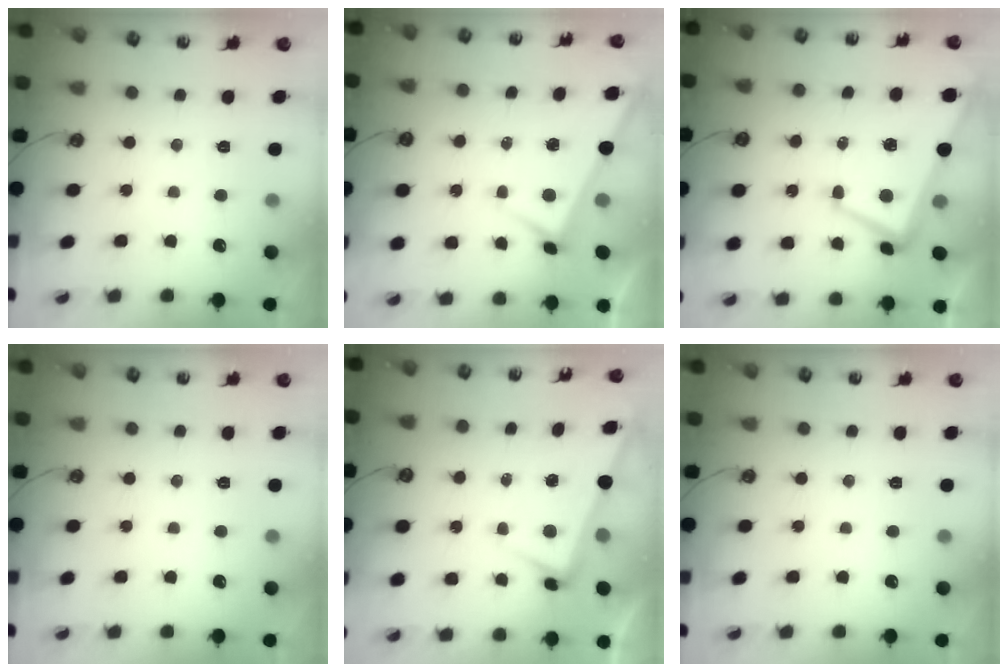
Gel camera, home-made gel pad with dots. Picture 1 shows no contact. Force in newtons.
{"total": 2.6, "press": 2.6, "slide": 0.4}
{"total": 2.9, "press": 2.8, "slide": 0.9}
{"total": 0.0}
{"total": 3.1, "press": 3.0, "slide": 0.8}
{"total": 0.0}